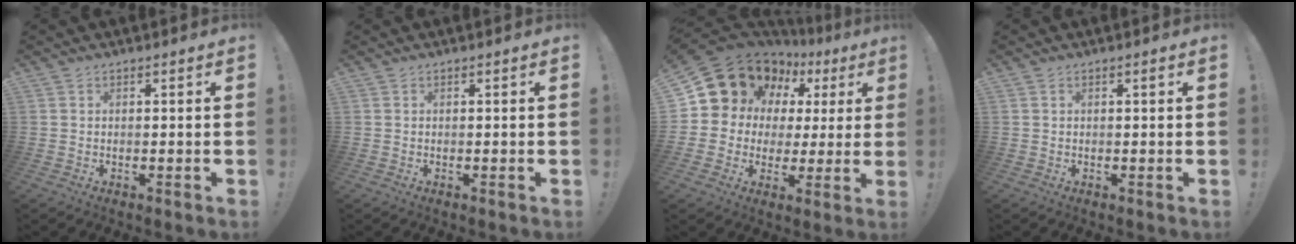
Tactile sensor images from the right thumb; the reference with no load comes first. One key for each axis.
{"total": 0.0}
{"total": 14.9, "fx": 9.2, "fy": 10.4, "fz": 5.4, "tx": -0.087, "ty": -0.065, "tz": 0.188}
{"total": 0.5, "fx": 0.2, "fy": -0.1, "fz": 0.5, "tx": -0.006, "ty": -0.001, "tz": 0.003}